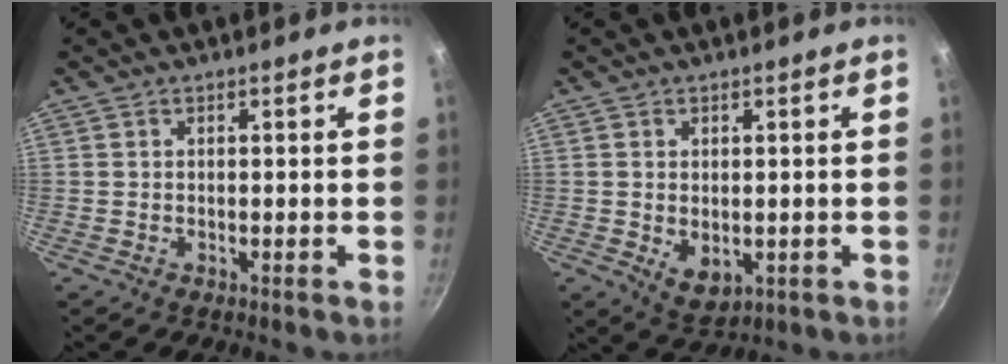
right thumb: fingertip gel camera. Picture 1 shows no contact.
{"total": 5.2, "force": [-0.4, 3.5, 3.8], "torque": [-0.055, -0.015, 0.003]}